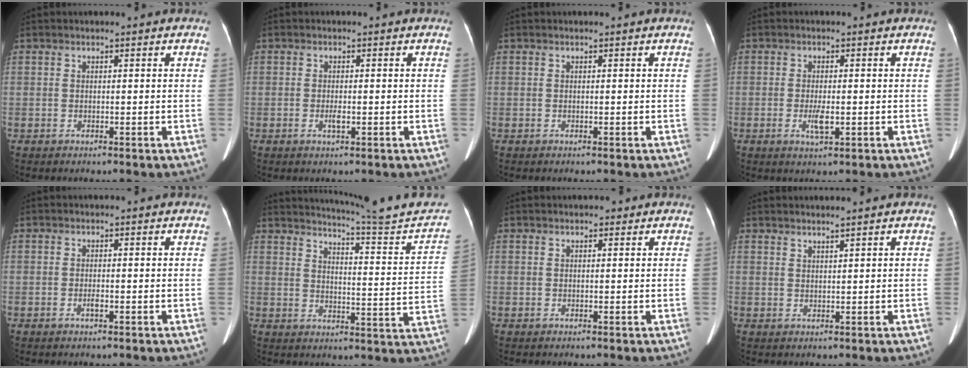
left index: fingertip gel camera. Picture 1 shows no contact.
{"total": 1.2, "force": [-0.4, 0.3, 1.1], "torque": [-0.025, -0.003, -0.006]}
{"total": 0.0}
{"total": 2.6, "force": [-0.7, 0.7, 2.4], "torque": [-0.052, -0.005, -0.009]}
{"total": 0.8, "force": [-0.4, 0.1, 0.7], "torque": [-0.017, -0.002, -0.005]}
{"total": 18.6, "force": [17.3, -0.8, 6.7], "torque": [-0.096, -0.067, 0.214]}
{"total": 1.0, "force": [0.6, 0.4, 0.6], "torque": [-0.012, 0.006, 0.008]}
{"total": 1.4, "force": [1.2, -0.4, 0.5], "torque": [-0.015, -0.005, 0.027]}